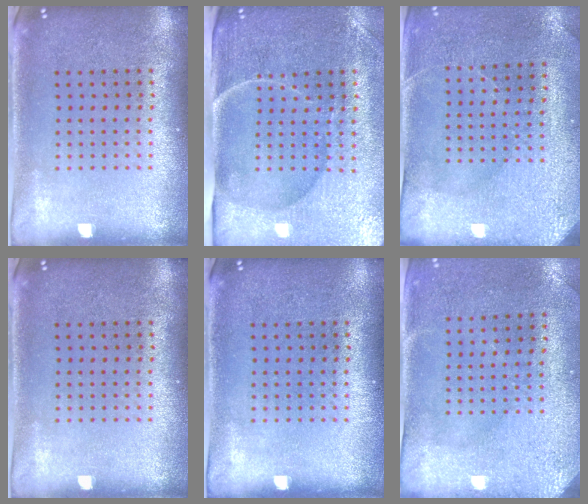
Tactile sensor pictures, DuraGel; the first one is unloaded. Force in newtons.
{"total": 4.6, "press": 4.0, "slide": 2.3}
{"total": 2.9, "press": 2.7, "slide": 1.0}
{"total": 0.0}
{"total": 0.0}
{"total": 3.0, "press": 2.3, "slide": 1.9}